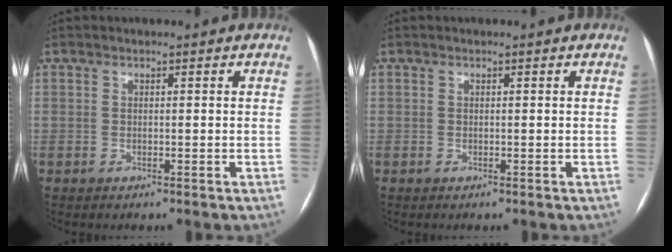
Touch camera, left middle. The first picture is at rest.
{"total": 0.0}